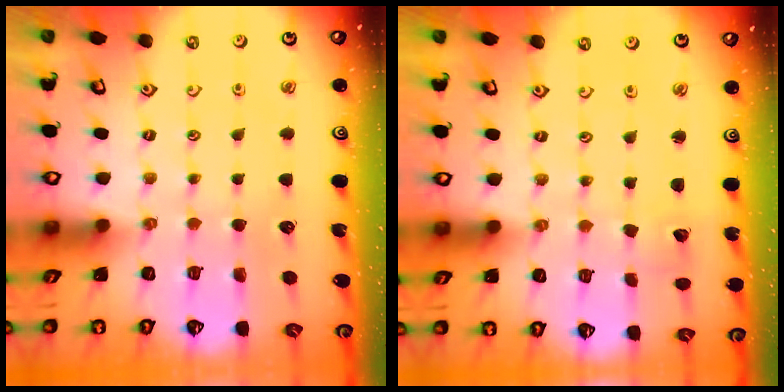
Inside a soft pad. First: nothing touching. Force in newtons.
{"total": 2.4, "press": 2.4, "slide": 0.3}